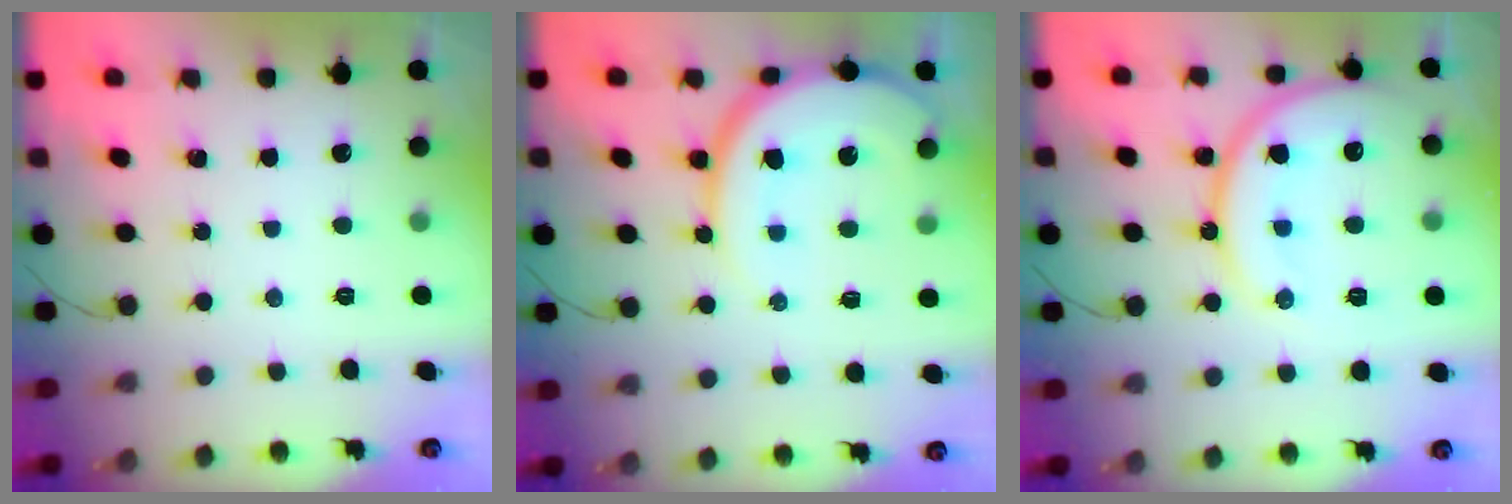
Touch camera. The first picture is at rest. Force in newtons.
{"total": 13.7, "press": 13.7, "slide": 1.4}
{"total": 18.0, "press": 18.0, "slide": 1.4}